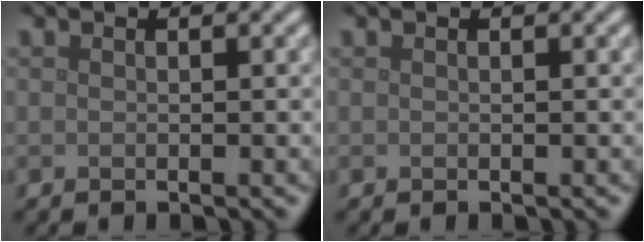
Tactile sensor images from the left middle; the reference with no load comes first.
{"total": 0.0}